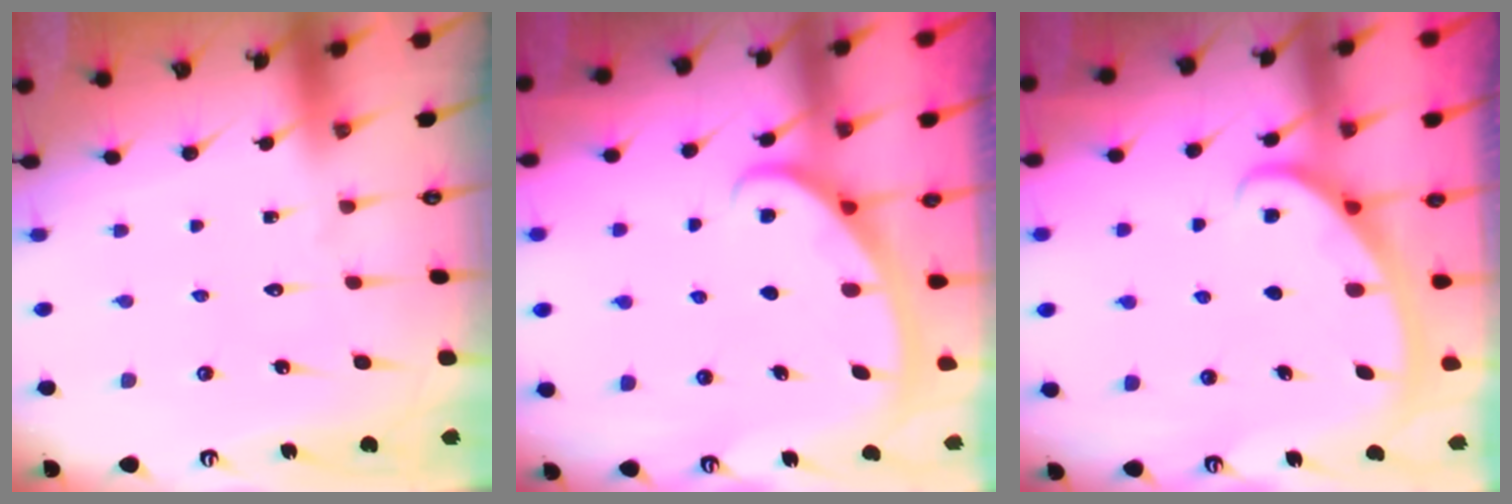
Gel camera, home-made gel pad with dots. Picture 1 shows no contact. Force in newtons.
{"total": 2.8, "press": 2.8, "slide": 0.5}
{"total": 2.8, "press": 2.8, "slide": 0.5}